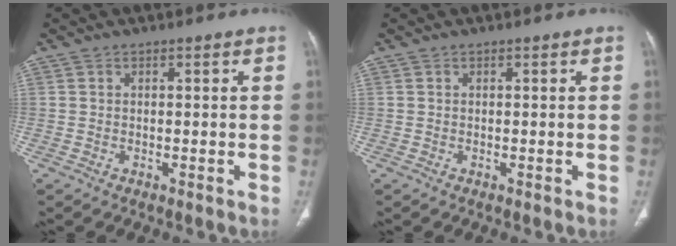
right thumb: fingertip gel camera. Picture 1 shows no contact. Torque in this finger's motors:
{"motor_torque": [0.01, 0.00, 0.04, -0.05, 0.00]}